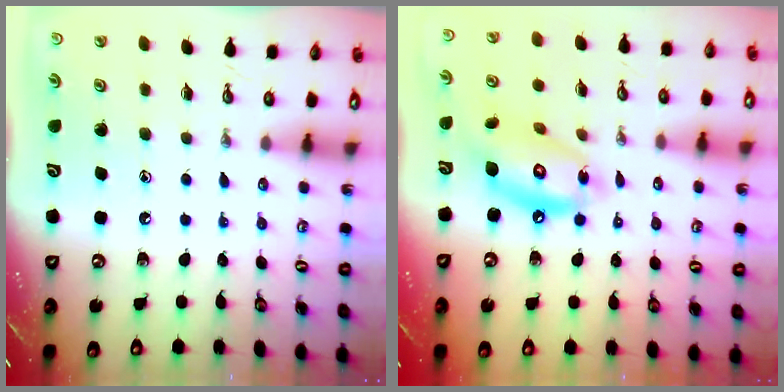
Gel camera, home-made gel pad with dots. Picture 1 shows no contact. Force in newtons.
{"total": 14.2, "press": 14.2, "slide": 1.3}